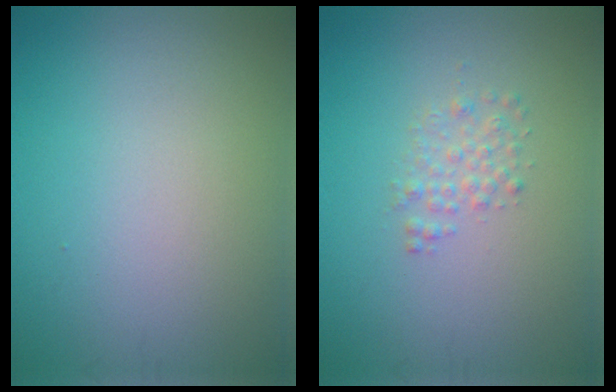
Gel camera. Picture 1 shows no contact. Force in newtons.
{"total": 1.6, "press": 1.6, "slide": 0.0}